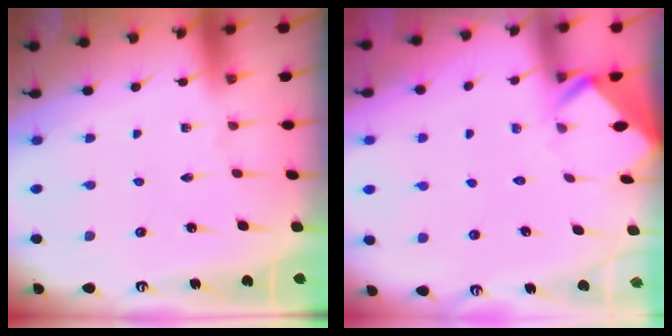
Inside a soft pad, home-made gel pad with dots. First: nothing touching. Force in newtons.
{"total": 2.6, "press": 2.6, "slide": 0.1}